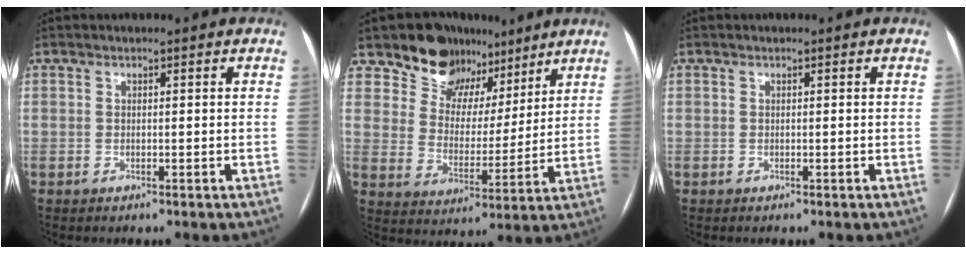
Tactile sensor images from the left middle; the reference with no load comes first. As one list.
[{"total": 11.8, "force": [8.9, 7.4, 2.1], "torque": [-0.027, 0.016, 0.142]}, {"total": 0.0}]